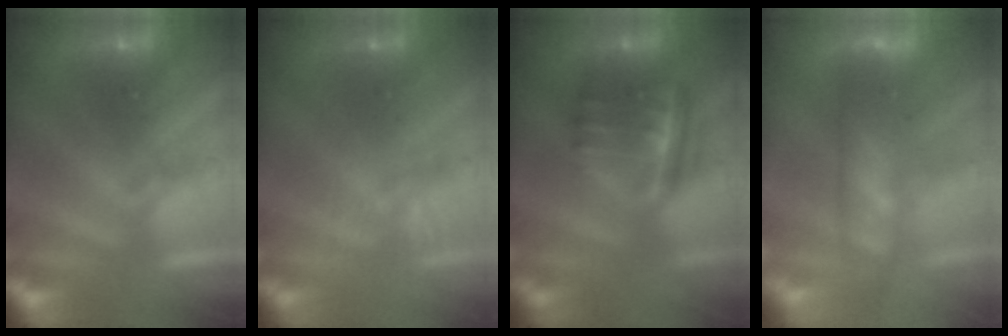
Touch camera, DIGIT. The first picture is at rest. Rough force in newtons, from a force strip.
{"total": 1.6}
{"total": 6.8}
{"total": 3.7}